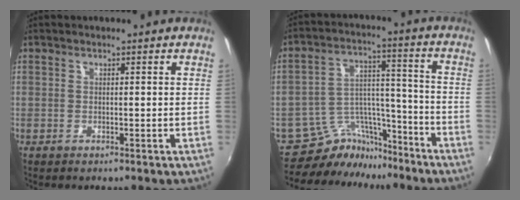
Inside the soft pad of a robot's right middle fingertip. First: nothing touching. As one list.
[{"total": 10.8, "force": [-9.7, 4.8, 0.4], "torque": [-0.006, 0.057, -0.163]}]